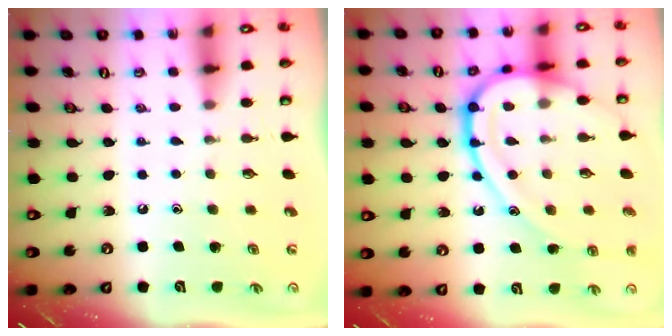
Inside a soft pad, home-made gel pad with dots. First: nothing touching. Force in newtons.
{"total": 20.8, "press": 20.8, "slide": 1.5}